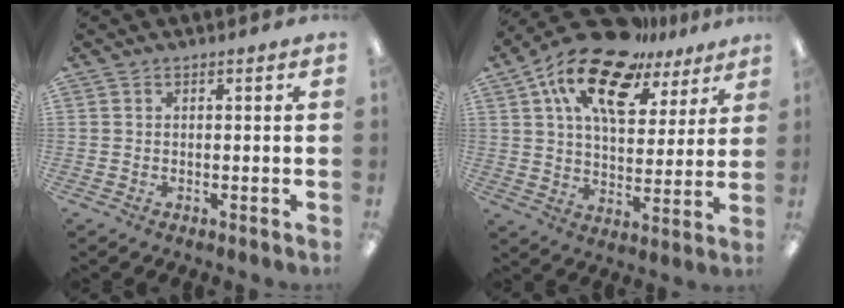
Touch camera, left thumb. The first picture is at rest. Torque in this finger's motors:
{"motor_torque": [0.47, 0.66, 1.33, -1.43, 0.40]}